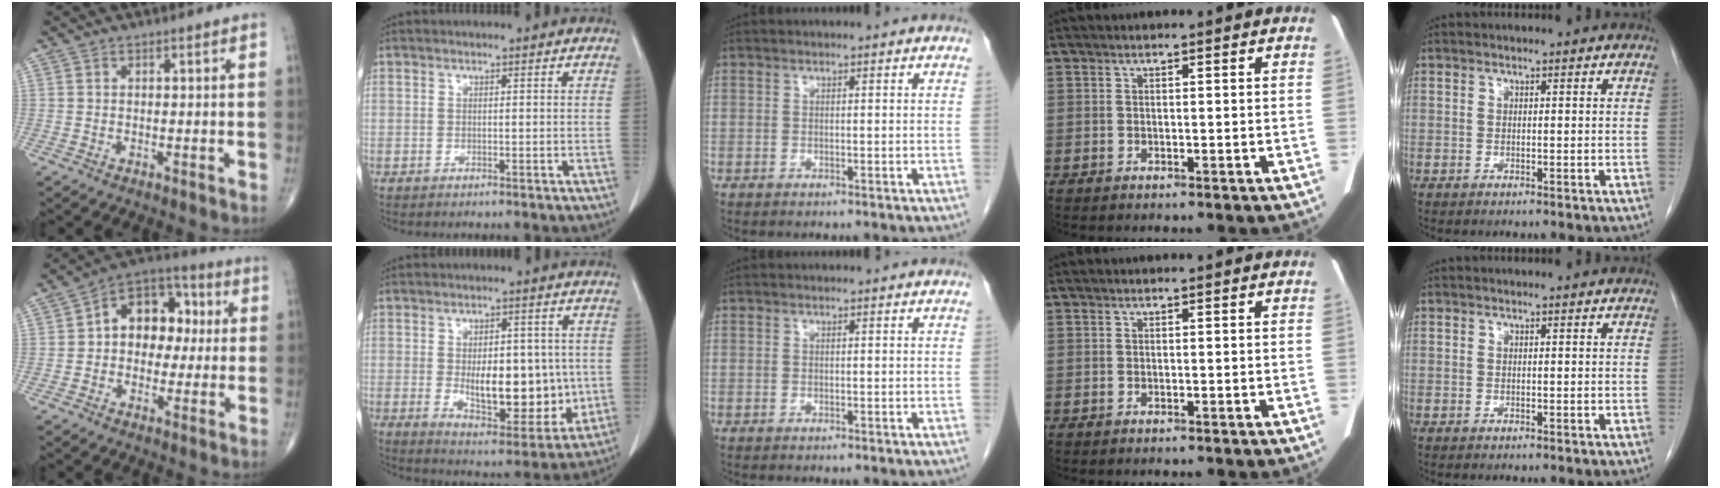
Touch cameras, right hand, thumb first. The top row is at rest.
{"thumb": {"total": 13.2, "force": [1.6, 9.5, 8.9], "torque": [-0.087, 0.030, 0.011]}, "index": {"total": 13.3, "force": [-0.7, 6.3, 11.6], "torque": [-0.164, -0.002, 0.008]}}